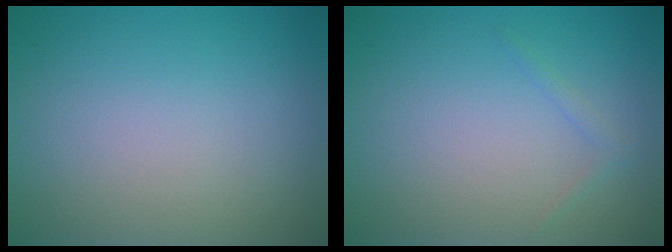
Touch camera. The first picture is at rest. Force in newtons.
{"total": 0.6, "press": 0.6, "slide": 0.1}